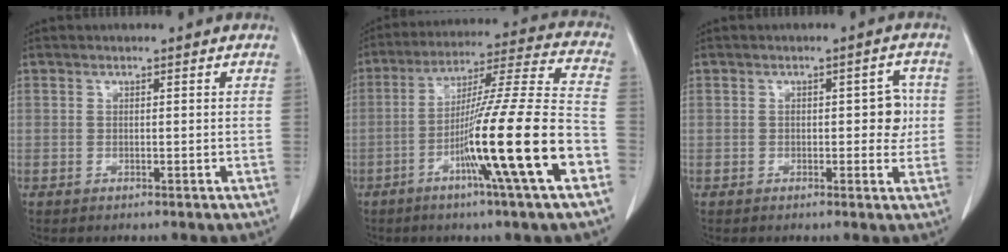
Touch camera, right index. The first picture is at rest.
{"total": 19.6, "force": [-7.4, -1.4, 18.1], "torque": [-0.302, -0.017, -0.132]}
{"total": 3.9, "force": [0.0, 1.8, 3.4], "torque": [-0.034, 0.011, -0.002]}